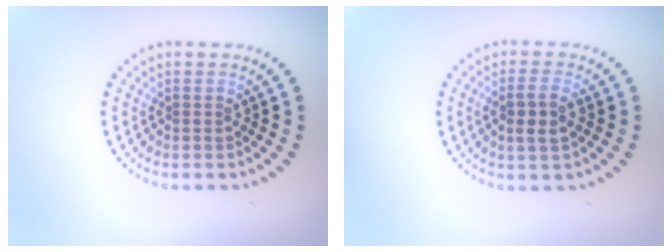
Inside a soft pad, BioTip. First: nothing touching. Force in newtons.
{"total": 2.6, "press": 2.4, "slide": 0.9}